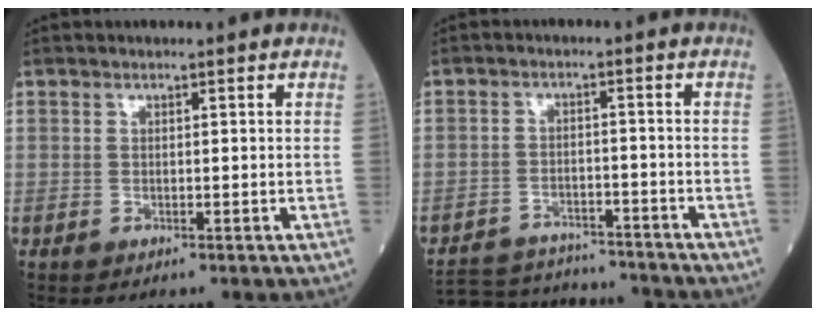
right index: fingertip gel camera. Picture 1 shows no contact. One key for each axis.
{"total": 13.3, "fx": -12.6, "fy": 3.0, "fz": 2.9, "tx": -0.054, "ty": 0.010, "tz": -0.183}